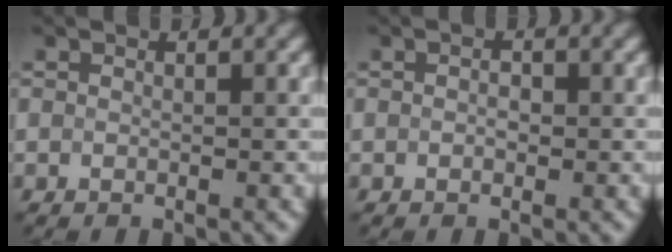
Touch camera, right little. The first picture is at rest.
{"total": 1.0, "force": [0.1, 0.7, 0.7], "torque": [-0.008, 0.000, -0.006]}